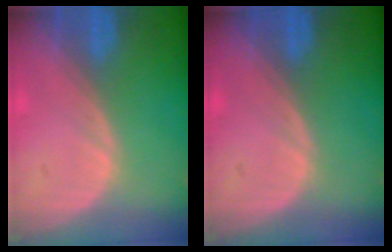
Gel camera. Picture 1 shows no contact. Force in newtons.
{"total": 0.0}